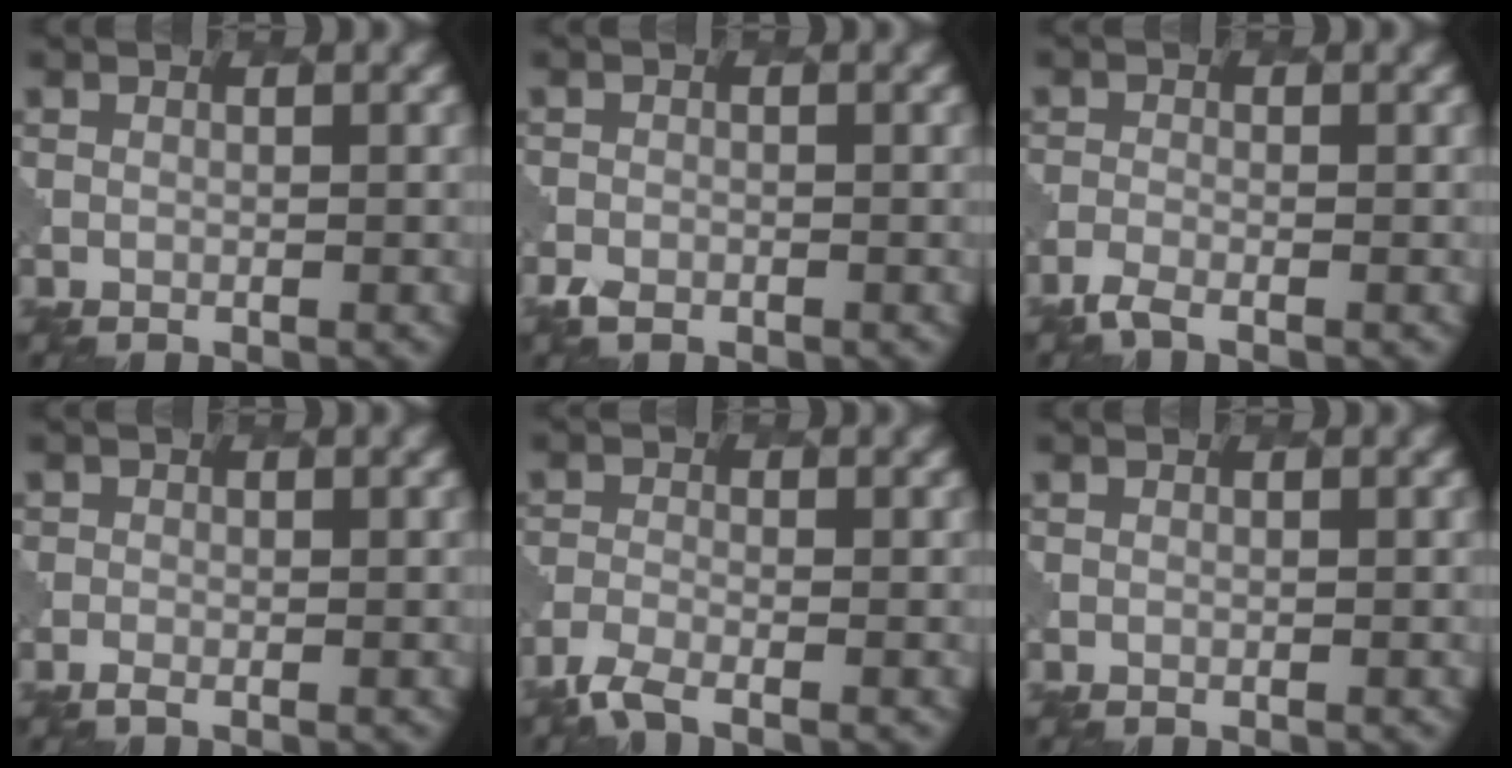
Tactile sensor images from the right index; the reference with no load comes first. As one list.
[{"total": 1.6, "force": [-1.2, 1.0, 0.6], "torque": [-0.014, -0.006, -0.027]}, {"total": 1.6, "force": [-1.4, 0.3, 0.7], "torque": [-0.019, -0.009, -0.036]}, {"total": 0.5, "force": [-0.3, 0.4, 0.2], "torque": [-0.005, -0.001, -0.008]}, {"total": 2.5, "force": [-2.1, 0.5, 1.2], "torque": [-0.031, -0.011, -0.053]}, {"total": 0.0}]